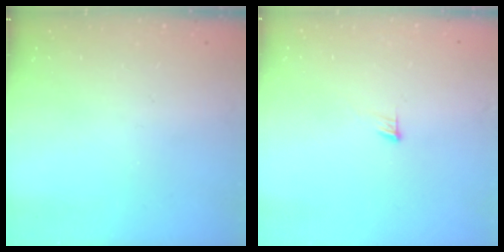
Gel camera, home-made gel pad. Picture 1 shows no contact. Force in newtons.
{"total": 3.3, "press": 3.3, "slide": 0.2}